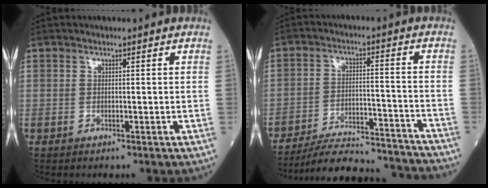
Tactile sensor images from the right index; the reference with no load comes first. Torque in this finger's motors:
{"motor_torque": [-0.04, -0.20, 0.49, 0.05]}